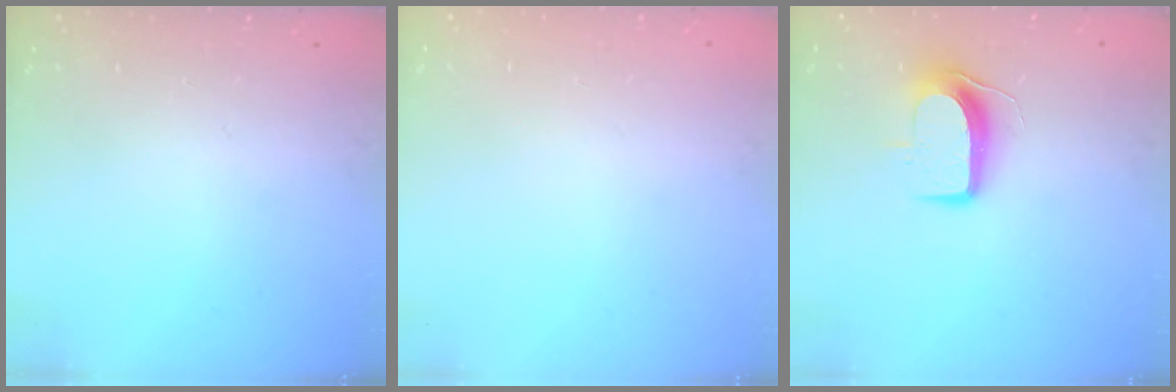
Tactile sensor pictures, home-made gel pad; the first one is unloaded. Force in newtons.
{"total": 0.0}
{"total": 8.9, "press": 8.9, "slide": 0.3}